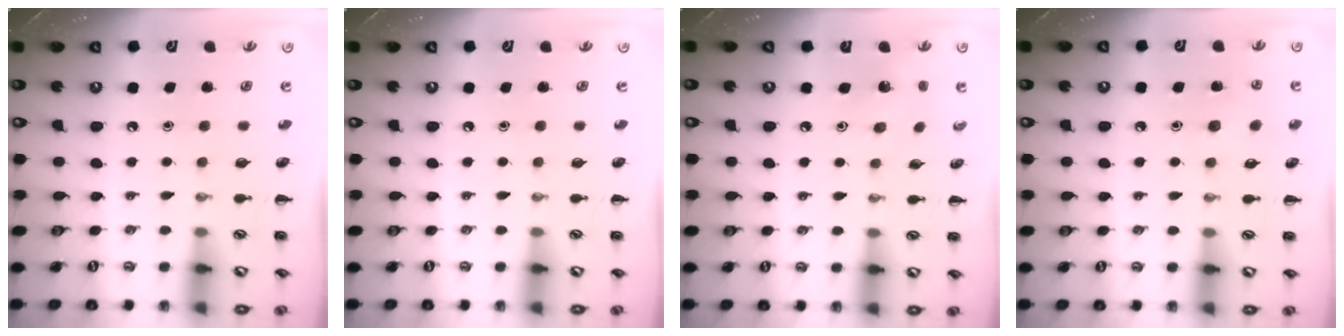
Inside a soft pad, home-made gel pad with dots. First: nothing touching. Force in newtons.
{"total": 0.0}
{"total": 2.2, "press": 2.2, "slide": 0.4}
{"total": 7.3, "press": 7.1, "slide": 1.8}